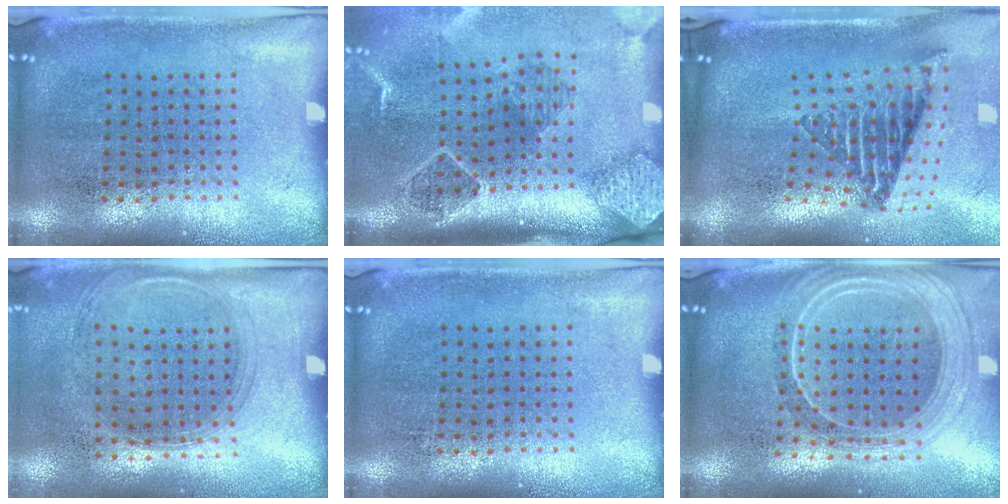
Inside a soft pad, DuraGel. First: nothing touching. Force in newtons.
{"total": 2.7, "press": 1.9, "slide": 2.0}
{"total": 2.6, "press": 1.6, "slide": 2.1}
{"total": 1.4, "press": 1.2, "slide": 0.6}
{"total": 0.0}
{"total": 2.4, "press": 2.0, "slide": 1.2}